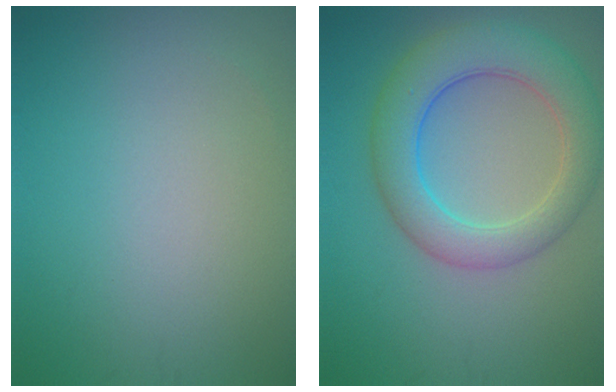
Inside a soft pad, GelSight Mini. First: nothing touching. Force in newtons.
{"total": 6.7, "press": 6.7, "slide": 0.2}